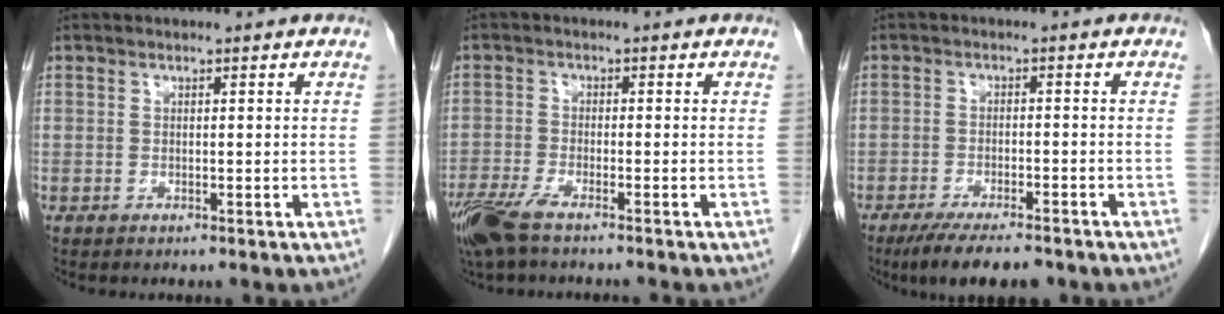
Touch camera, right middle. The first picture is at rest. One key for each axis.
{"total": 6.7, "fx": -5.1, "fy": 0.9, "fz": 4.2, "tx": -0.081, "ty": -0.016, "tz": -0.096}
{"total": 8.6, "fx": -6.8, "fy": 1.9, "fz": 4.9, "tx": -0.074, "ty": -0.014, "tz": -0.107}